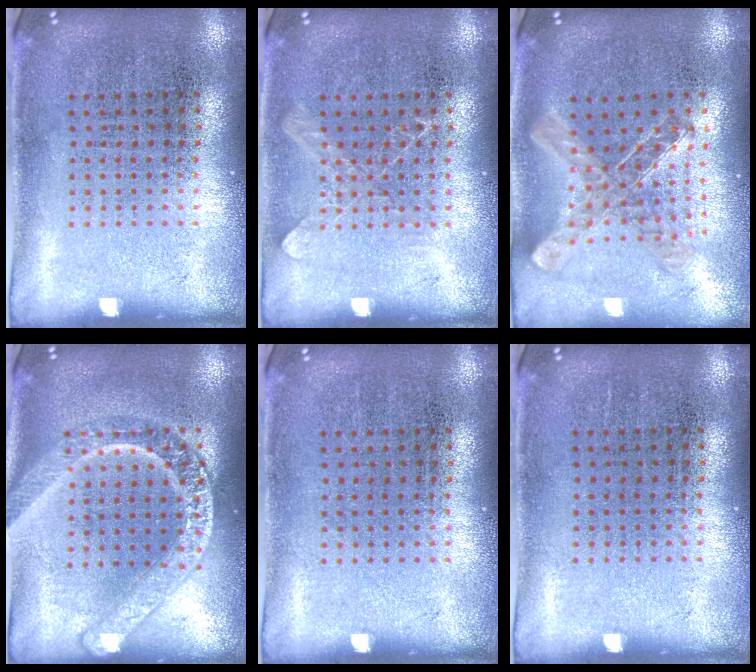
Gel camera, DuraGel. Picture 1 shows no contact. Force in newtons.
{"total": 1.0, "press": 1.0, "slide": 0.3}
{"total": 1.1, "press": 1.1, "slide": 0.2}
{"total": 2.9, "press": 2.9, "slide": 0.4}
{"total": 0.0}
{"total": 0.0}